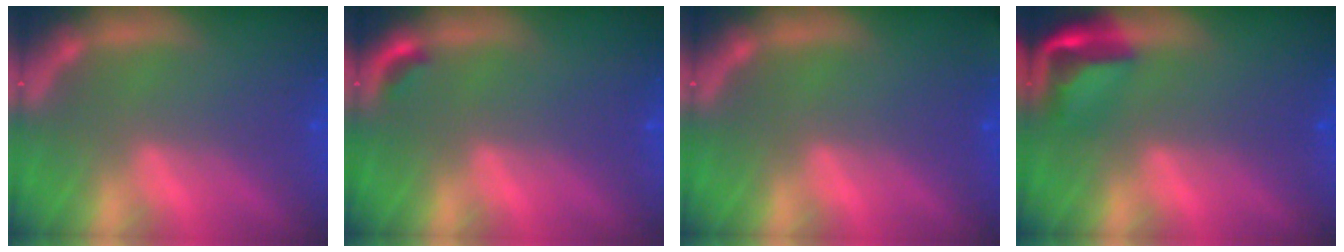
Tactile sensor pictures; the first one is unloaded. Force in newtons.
{"total": 0.9}
{"total": 1.4}
{"total": 4.4}